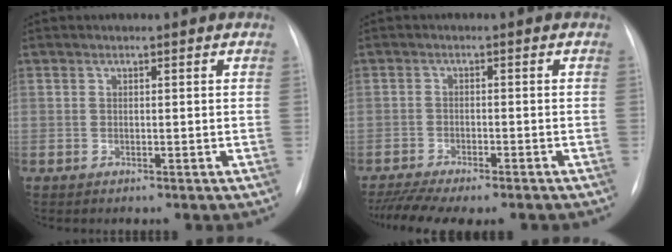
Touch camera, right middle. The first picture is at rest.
{"total": 10.3, "force": [-8.7, 1.9, 5.2], "torque": [-0.084, -0.004, -0.128]}